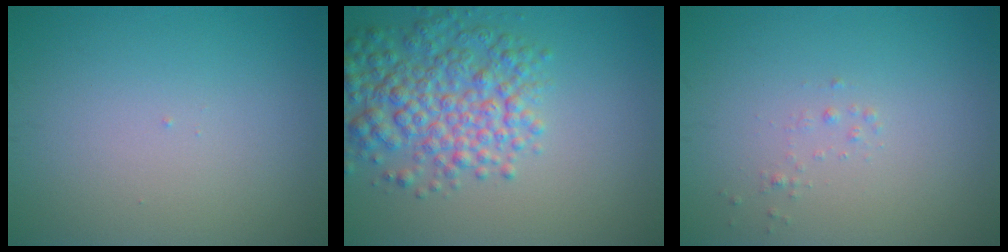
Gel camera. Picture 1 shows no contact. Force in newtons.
{"total": 6.2, "press": 6.2, "slide": 0.3}
{"total": 0.6, "press": 0.6, "slide": 0.0}